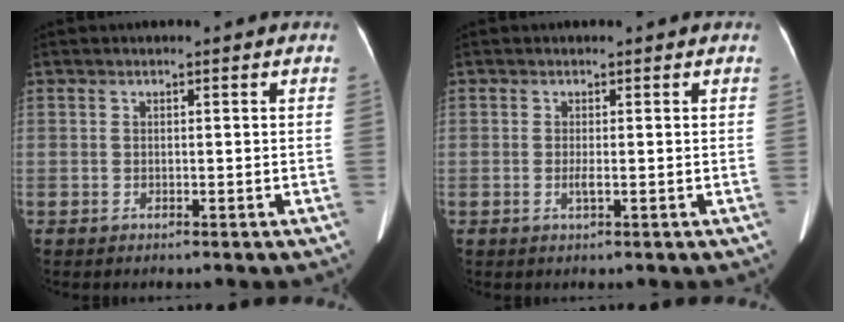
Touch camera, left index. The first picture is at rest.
{"total": 1.1, "force": [-0.2, 0.0, 1.1], "torque": [-0.023, -0.002, -0.004]}